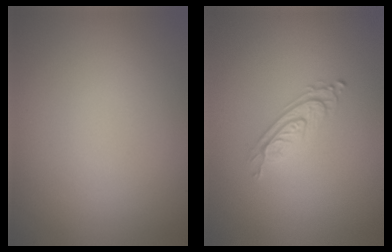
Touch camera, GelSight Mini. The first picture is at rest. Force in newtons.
{"total": 2.8, "press": 2.1, "slide": 1.9}